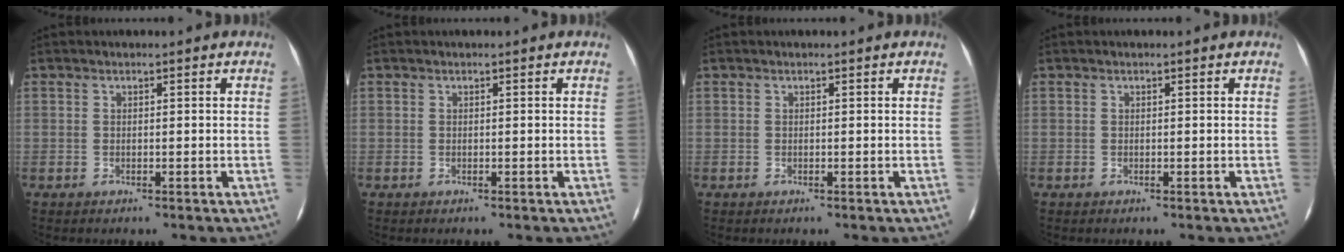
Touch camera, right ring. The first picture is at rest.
{"total": 0.0}
{"total": 0.0}
{"total": 0.0}